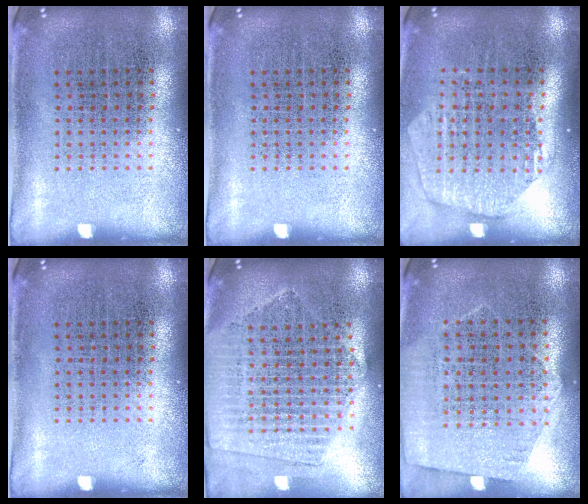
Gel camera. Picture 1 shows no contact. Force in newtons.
{"total": 0.0}
{"total": 1.7, "press": 1.5, "slide": 0.8}
{"total": 0.0}
{"total": 2.1, "press": 1.9, "slide": 0.8}
{"total": 1.3, "press": 1.1, "slide": 0.7}